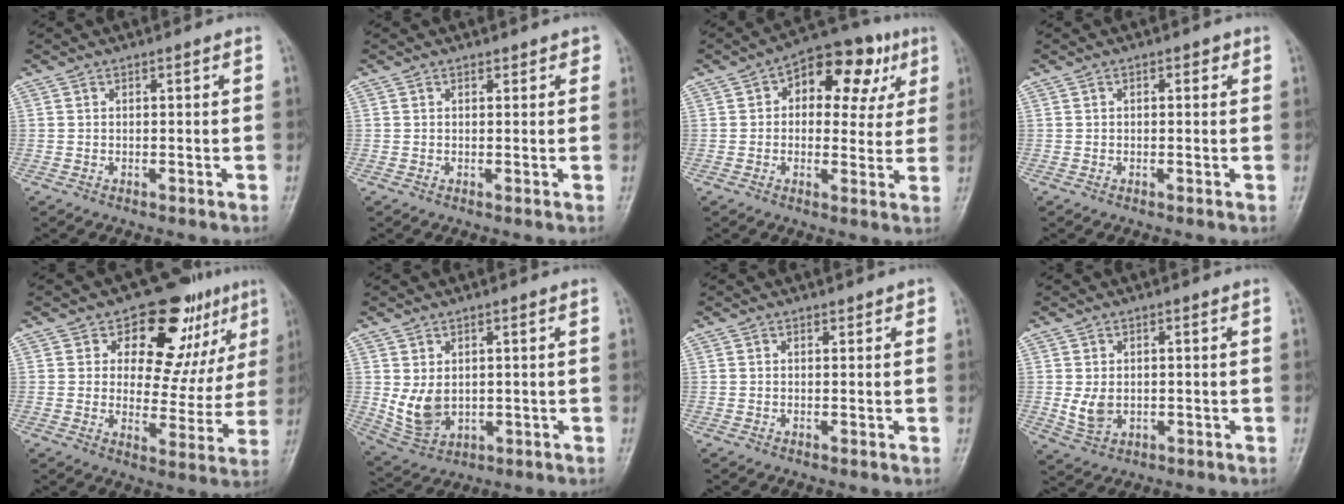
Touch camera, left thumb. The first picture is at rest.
{"total": 1.2, "force": [0.8, 0.8, 0.4], "torque": [0.008, -0.004, 0.006]}
{"total": 14.0, "force": [4.8, 8.6, 9.9], "torque": [-0.075, 0.021, 0.060]}
{"total": 1.3, "force": [0.4, 0.9, 0.9], "torque": [0.003, 0.005, 0.002]}
{"total": 16.3, "force": [8.7, 9.3, 10.3], "torque": [-0.064, -0.034, 0.120]}
{"total": 6.8, "force": [0.5, 5.0, 4.6], "torque": [-0.072, -0.012, 0.029]}
{"total": 0.8, "force": [0.6, 0.5, 0.3], "torque": [0.003, -0.003, 0.004]}
{"total": 4.3, "force": [-0.2, 3.2, 2.8], "torque": [-0.042, -0.004, 0.005]}